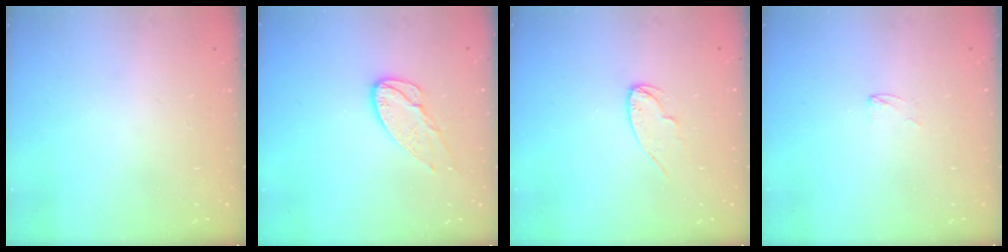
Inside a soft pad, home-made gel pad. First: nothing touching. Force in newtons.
{"total": 9.1, "press": 9.1, "slide": 0.4}
{"total": 6.6, "press": 6.6, "slide": 0.6}
{"total": 1.7, "press": 1.6, "slide": 0.1}